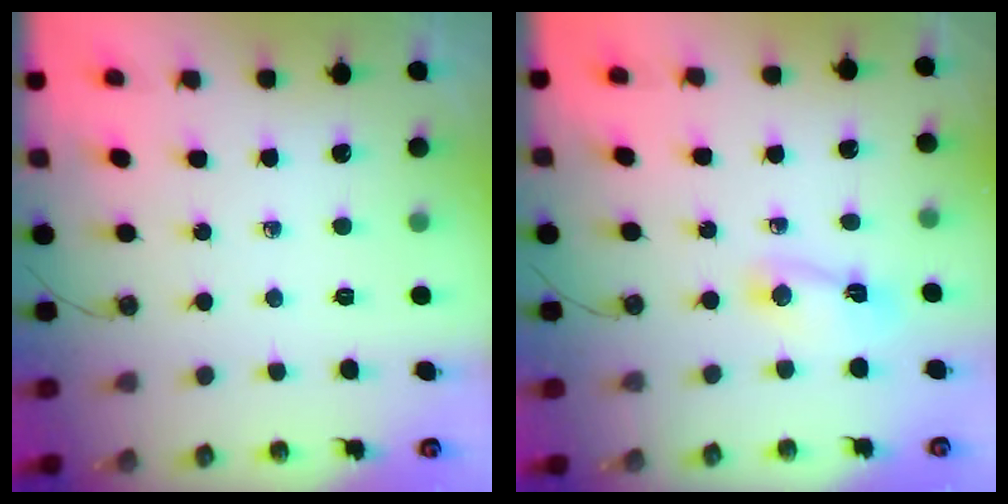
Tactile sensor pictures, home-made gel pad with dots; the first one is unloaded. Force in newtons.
{"total": 3.4, "press": 3.4, "slide": 0.4}